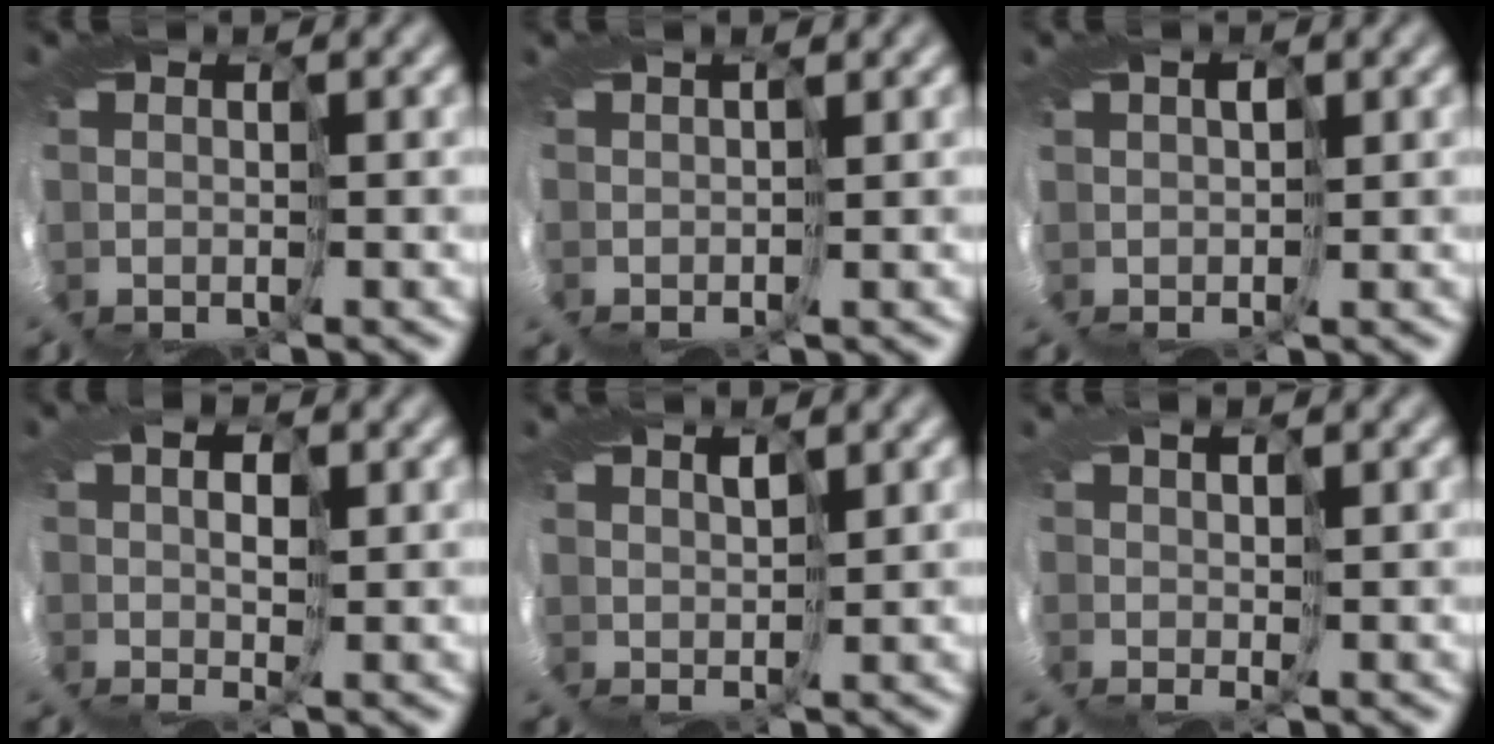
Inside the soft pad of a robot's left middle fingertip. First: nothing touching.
{"total": 1.4, "force": [0.9, -1.0, -0.3], "torque": [0.008, 0.011, 0.004]}
{"total": 1.2, "force": [0.7, -0.6, -0.7], "torque": [0.025, 0.016, 0.004]}
{"total": 1.3, "force": [0.5, -1.2, 0.2], "torque": [0.009, 0.013, -0.006]}
{"total": 2.9, "force": [1.2, -2.2, -1.4], "torque": [0.031, 0.009, 0.002]}
{"total": 2.3, "force": [0.5, -2.2, -0.5], "torque": [0.024, 0.007, -0.011]}